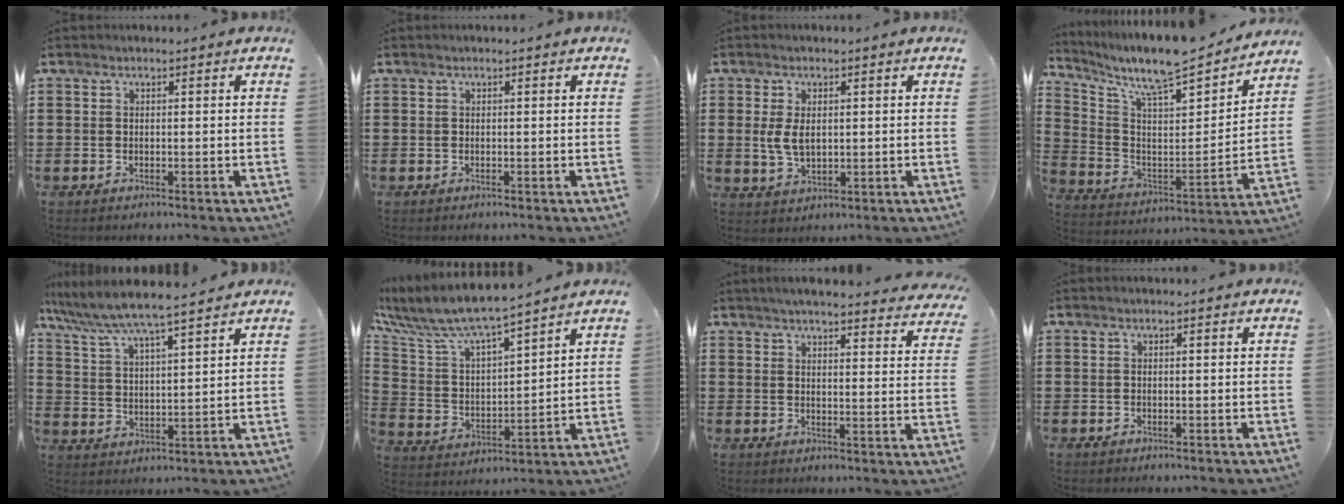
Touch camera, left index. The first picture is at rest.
{"total": 0.0}
{"total": 4.0, "force": [0.3, 2.3, 3.2], "torque": [-0.082, 0.002, 0.001]}
{"total": 8.2, "force": [7.5, 0.7, 3.2], "torque": [-0.093, -0.069, 0.119]}
{"total": 5.7, "force": [5.2, -0.2, 2.4], "torque": [-0.071, -0.033, 0.085]}
{"total": 7.0, "force": [6.5, 0.7, 2.5], "torque": [-0.081, -0.045, 0.109]}
{"total": 4.0, "force": [3.9, -0.1, 1.0], "torque": [-0.036, -0.019, 0.067]}
{"total": 0.0}